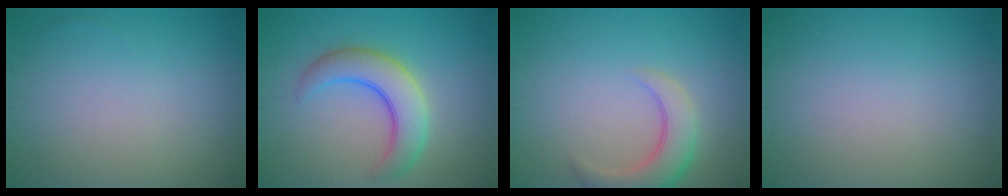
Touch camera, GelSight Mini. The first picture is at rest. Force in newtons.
{"total": 5.4, "press": 5.4, "slide": 0.3}
{"total": 4.3, "press": 4.3, "slide": 0.4}
{"total": 0.0}